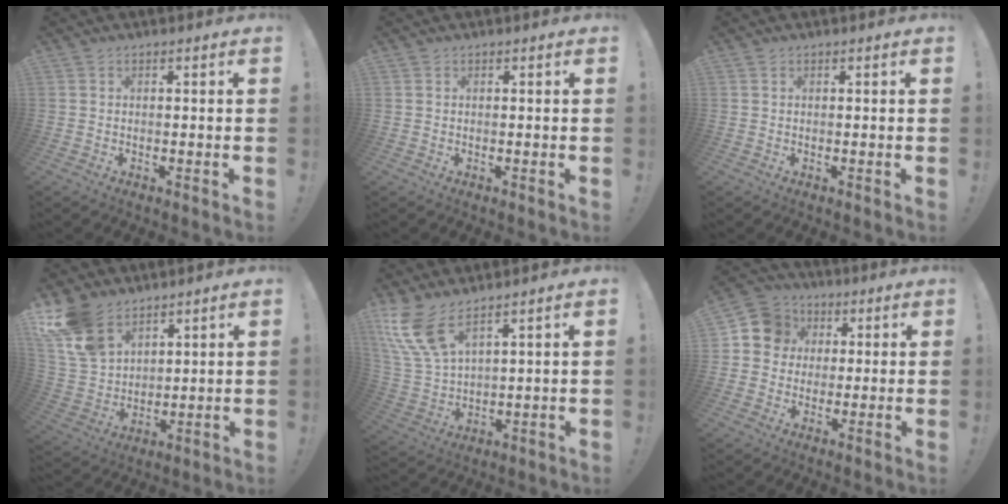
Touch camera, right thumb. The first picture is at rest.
{"total": 0.0}
{"total": 0.0}
{"total": 14.1, "force": [9.7, 8.2, 6.3], "torque": [-0.142, -0.049, 0.192]}
{"total": 11.3, "force": [7.8, 3.8, 7.2], "torque": [-0.172, -0.037, 0.149]}
{"total": 10.0, "force": [1.8, 9.4, 3.0], "torque": [-0.036, 0.007, 0.039]}